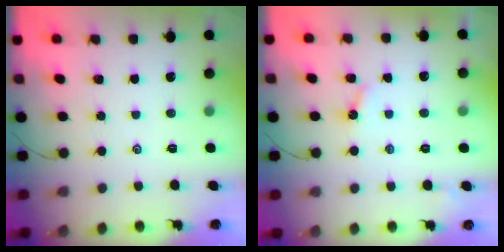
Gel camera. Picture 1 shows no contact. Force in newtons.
{"total": 3.4, "press": 3.4, "slide": 0.4}